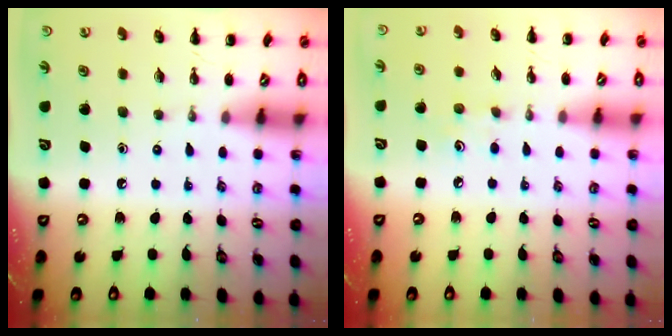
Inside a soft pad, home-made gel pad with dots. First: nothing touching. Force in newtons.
{"total": 6.2, "press": 5.9, "slide": 1.8}